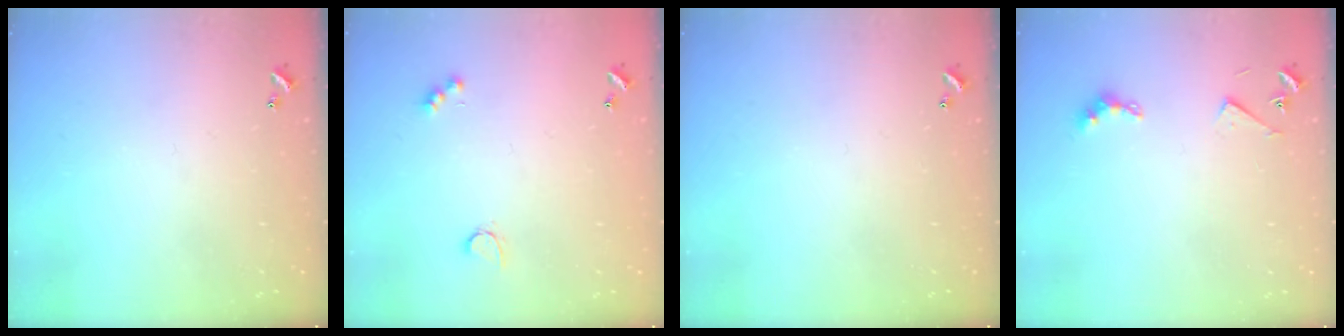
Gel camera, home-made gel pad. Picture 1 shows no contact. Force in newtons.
{"total": 3.1, "press": 3.1, "slide": 0.6}
{"total": 0.0}
{"total": 4.2, "press": 4.2, "slide": 0.6}